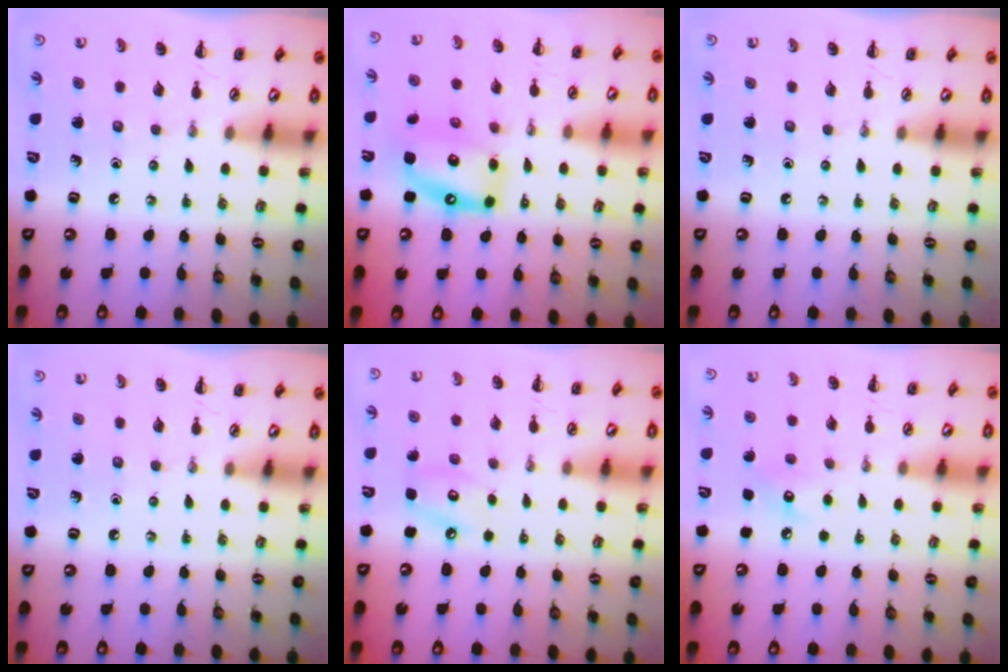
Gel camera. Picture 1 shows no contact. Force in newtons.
{"total": 14.0, "press": 13.6, "slide": 3.5}
{"total": 0.0}
{"total": 0.0}
{"total": 5.4, "press": 5.3, "slide": 0.8}
{"total": 5.9, "press": 5.7, "slide": 1.2}